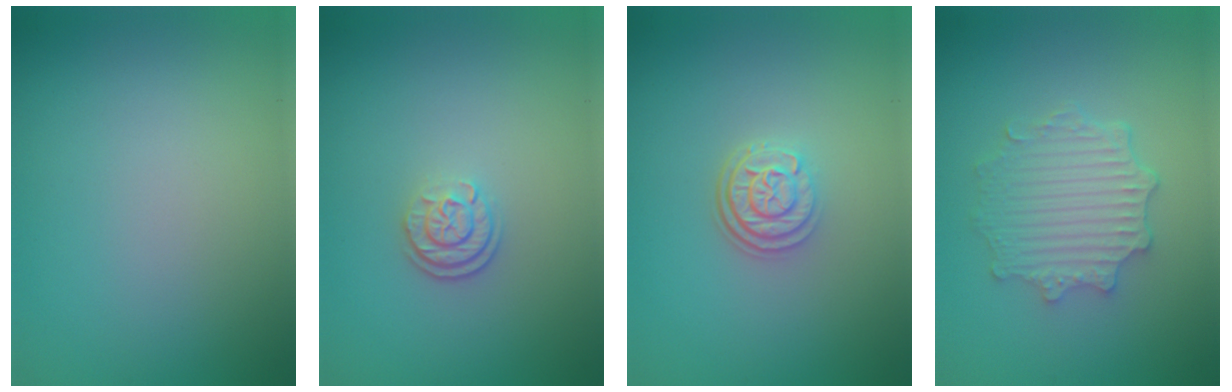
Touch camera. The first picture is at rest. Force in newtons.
{"total": 2.2, "press": 1.8, "slide": 1.3}
{"total": 3.0, "press": 2.4, "slide": 1.8}
{"total": 4.6, "press": 3.7, "slide": 2.7}